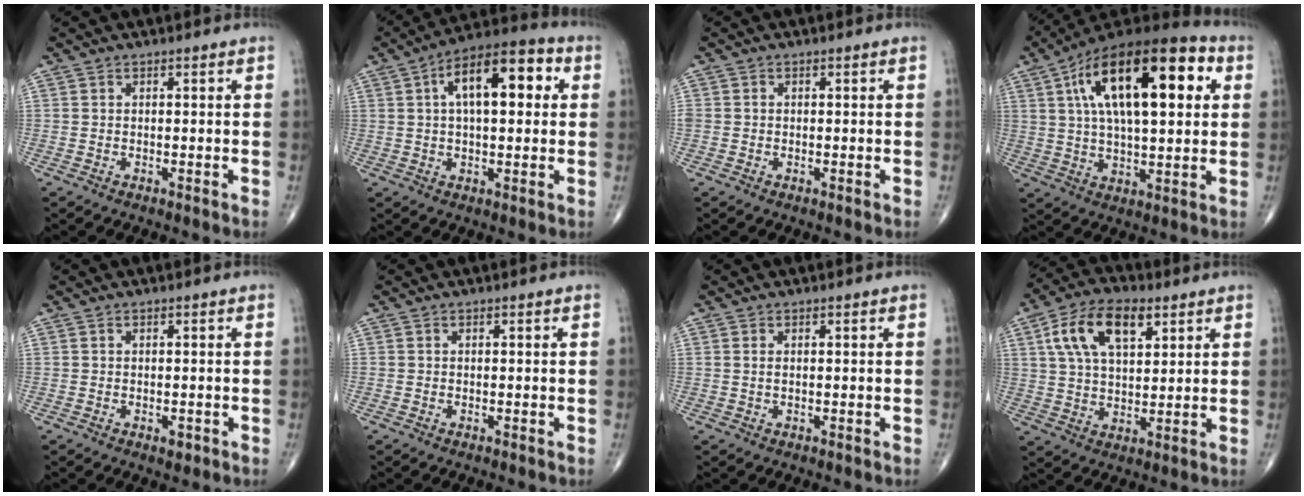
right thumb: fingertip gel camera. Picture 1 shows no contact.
{"total": 14.6, "force": [3.6, 6.7, 12.5], "torque": [-0.174, 0.025, 0.047]}
{"total": 0.8, "force": [-0.1, 0.7, 0.3], "torque": [-0.002, 0.003, -0.001]}
{"total": 24.7, "force": [7.3, 10.2, 21.3], "torque": [-0.341, 0.014, 0.110]}
{"total": 1.4, "force": [-0.5, 0.8, 1.0], "torque": [-0.009, -0.001, -0.006]}
{"total": 0.0}
{"total": 0.7, "force": [0.2, 0.3, 0.6], "torque": [-0.016, 0.003, 0.005]}
{"total": 13.3, "force": [5.5, 7.0, 10.0], "torque": [-0.171, 0.000, 0.098]}